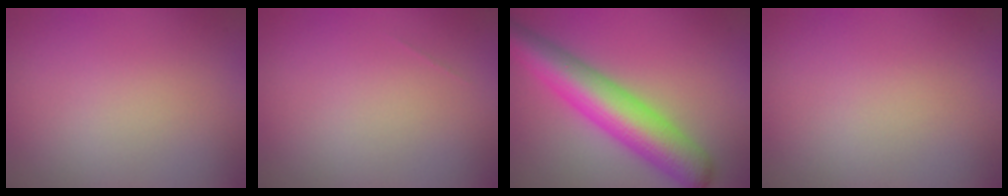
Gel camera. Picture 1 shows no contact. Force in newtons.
{"total": 0.0}
{"total": 8.2, "press": 8.2, "slide": 0.2}
{"total": 0.0}